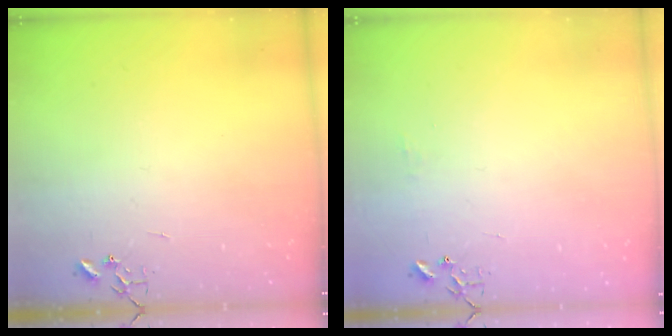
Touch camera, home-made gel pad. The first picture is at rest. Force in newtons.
{"total": 4.6, "press": 4.6, "slide": 0.7}